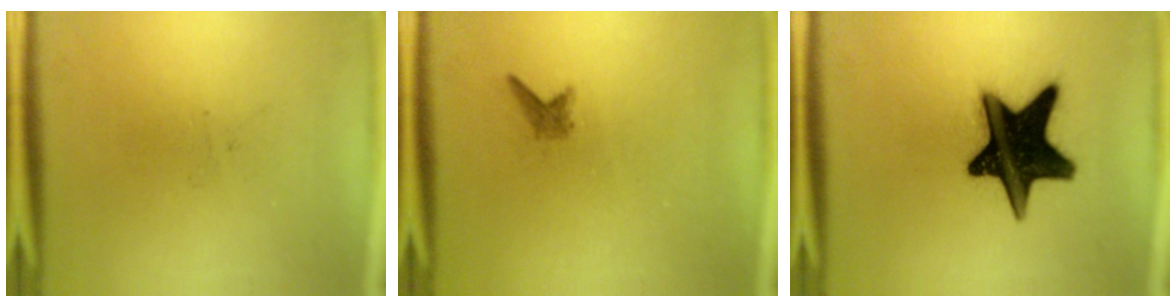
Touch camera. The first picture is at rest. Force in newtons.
{"total": 1.0}
{"total": 19.2}